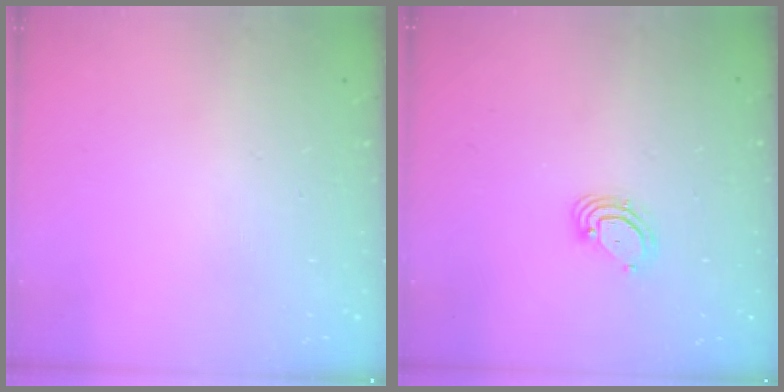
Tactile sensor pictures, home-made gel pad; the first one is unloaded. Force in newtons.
{"total": 4.4, "press": 4.4, "slide": 0.4}